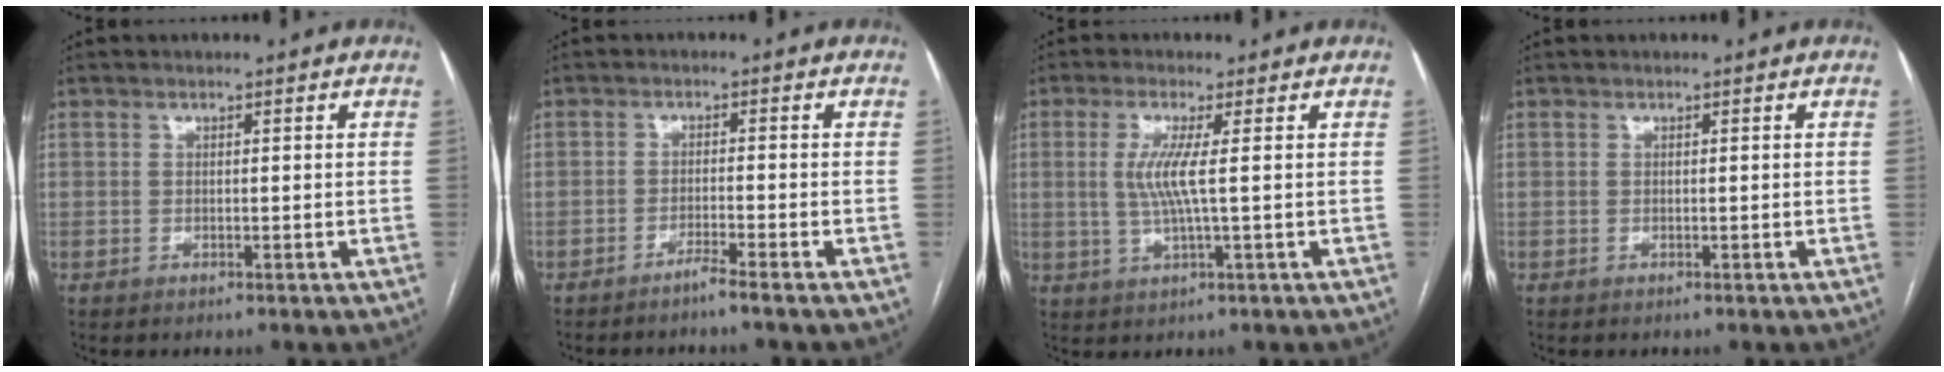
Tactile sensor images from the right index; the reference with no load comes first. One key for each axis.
{"total": 2.5, "fx": -2.0, "fy": -0.8, "fz": 1.2, "tx": -0.029, "ty": 0.000, "tz": -0.039}
{"total": 5.0, "fx": 0.5, "fy": -0.3, "fz": 4.9, "tx": -0.108, "ty": -0.005, "tz": 0.012}
{"total": 0.0}